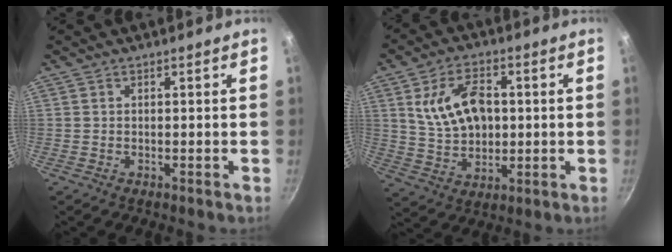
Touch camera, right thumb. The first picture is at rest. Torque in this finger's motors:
{"motor_torque": [1.33, 1.42, 0.57, -0.13, 0.10]}